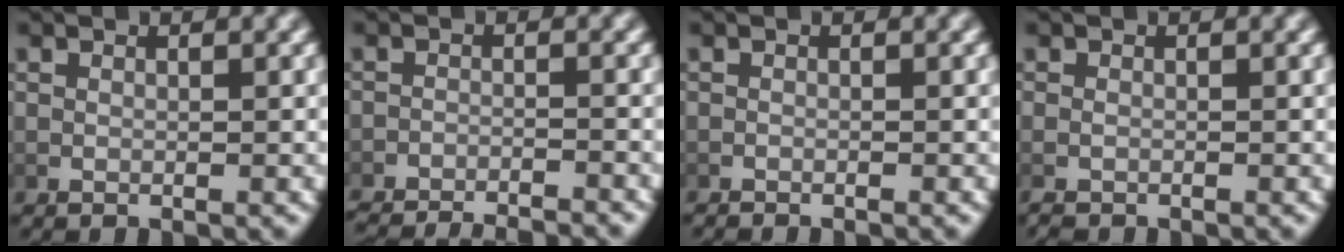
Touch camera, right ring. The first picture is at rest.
{"total": 7.4, "force": [-7.2, 1.6, 0.8], "torque": [0.005, -0.012, -0.117]}
{"total": 0.8, "force": [-0.8, -0.2, -0.1], "torque": [-0.001, -0.005, -0.012]}
{"total": 0.8, "force": [-0.7, 0.3, 0.3], "torque": [-0.013, -0.011, -0.006]}